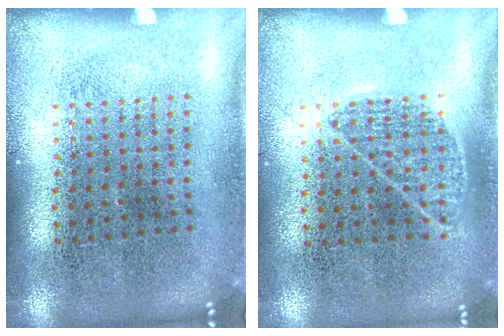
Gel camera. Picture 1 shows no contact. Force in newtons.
{"total": 0.9, "press": 0.5, "slide": 0.7}